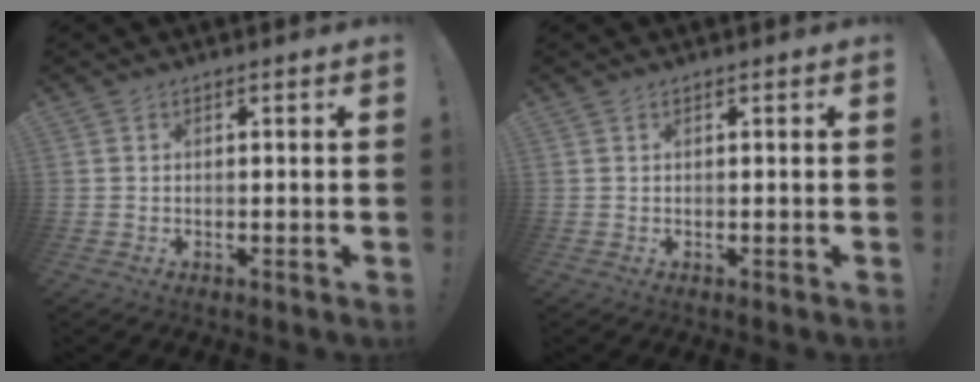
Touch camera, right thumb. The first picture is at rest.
{"total": 0.0}